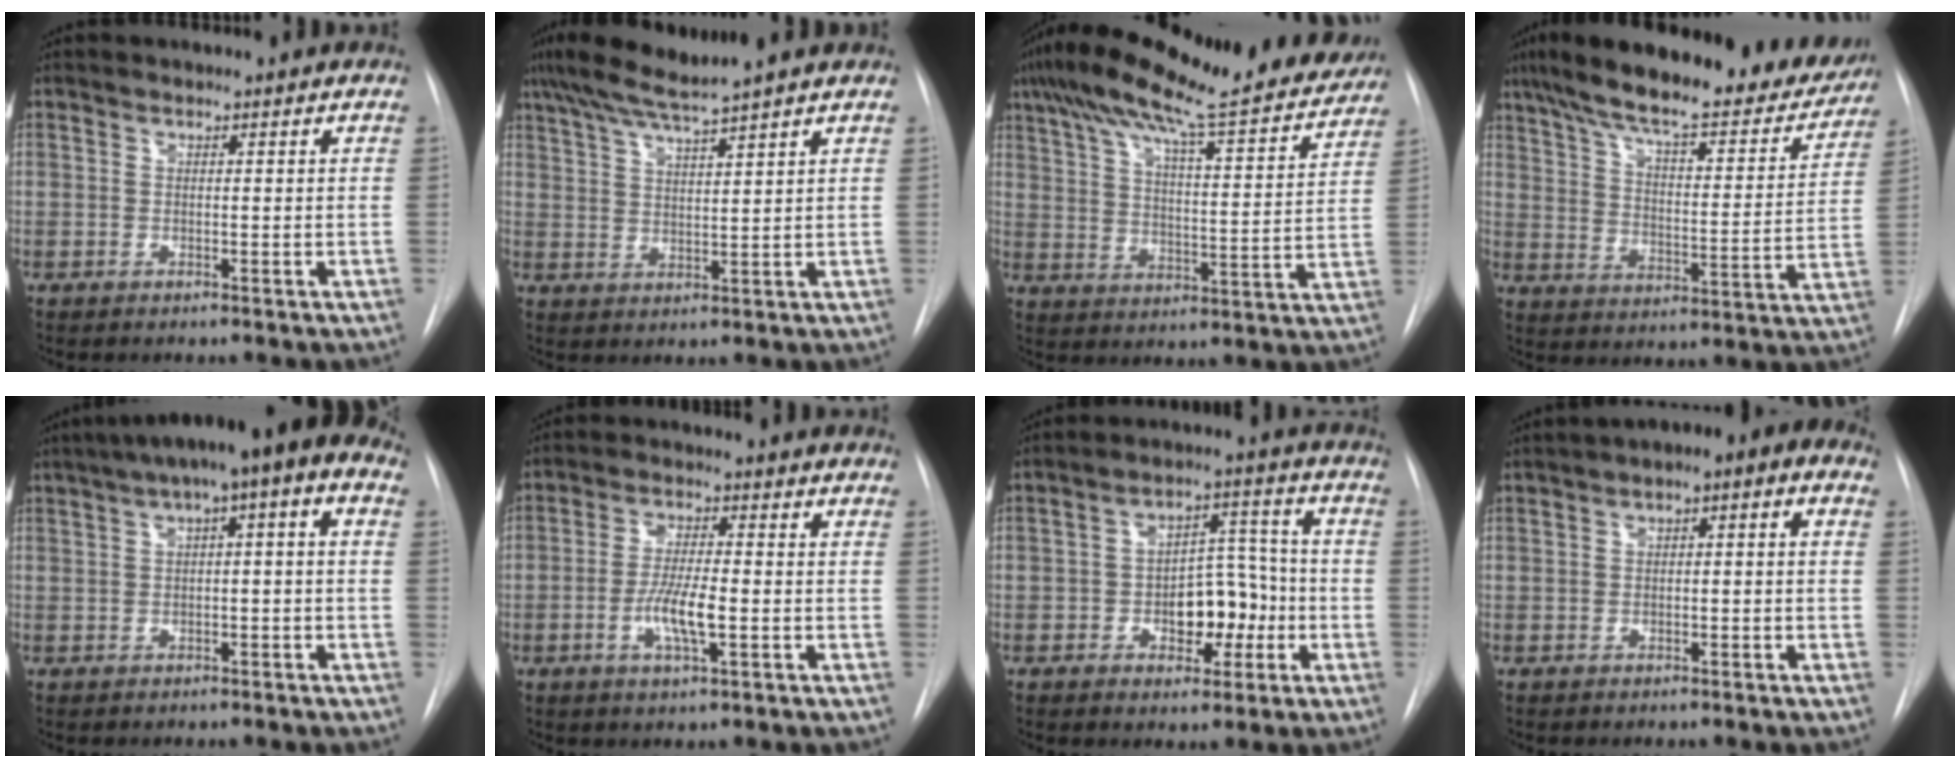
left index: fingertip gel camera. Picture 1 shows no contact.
{"total": 7.7, "force": [6.5, -1.0, 3.9], "torque": [-0.074, 0.017, 0.118]}
{"total": 25.8, "force": [21.7, 3.4, 13.6], "torque": [-0.224, 0.008, 0.295]}
{"total": 26.1, "force": [21.7, 6.0, 13.2], "torque": [-0.213, 0.000, 0.295]}
{"total": 11.4, "force": [4.4, 2.4, 10.3], "torque": [-0.149, 0.053, 0.053]}
{"total": 6.2, "force": [-1.9, 1.1, 5.8], "torque": [-0.116, -0.005, -0.036]}
{"total": 8.5, "force": [-2.6, 4.8, 6.5], "torque": [-0.093, 0.027, -0.037]}
{"total": 6.8, "force": [2.0, 2.6, 5.9], "torque": [-0.090, 0.037, 0.023]}